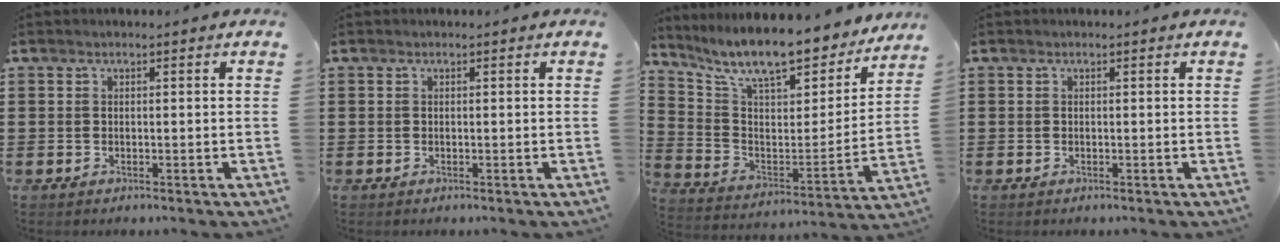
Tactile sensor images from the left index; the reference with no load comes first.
{"total": 0.0}
{"total": 10.9, "force": [9.5, 1.6, 5.1], "torque": [-0.130, -0.065, 0.160]}
{"total": 0.0}